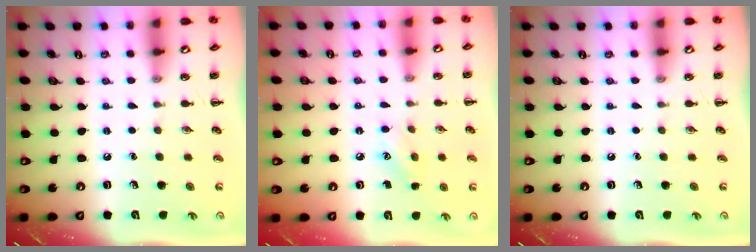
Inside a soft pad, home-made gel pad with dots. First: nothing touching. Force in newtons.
{"total": 6.7, "press": 6.5, "slide": 1.5}
{"total": 0.0}